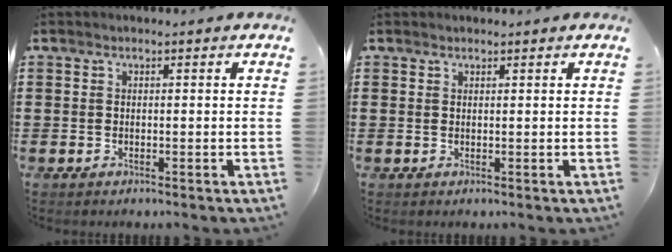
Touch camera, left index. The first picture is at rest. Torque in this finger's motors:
{"motor_torque": [2.14, 0.00, 0.00, -0.01]}